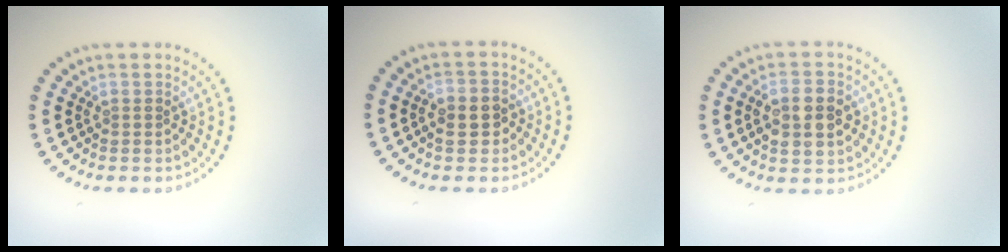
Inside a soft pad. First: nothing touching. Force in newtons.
{"total": 2.6, "press": 2.5, "slide": 0.5}
{"total": 4.3, "press": 4.2, "slide": 0.5}